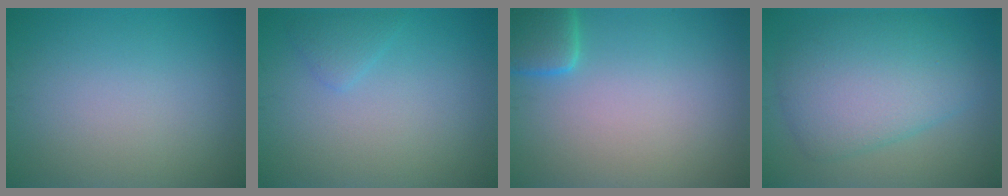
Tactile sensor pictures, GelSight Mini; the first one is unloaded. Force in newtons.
{"total": 1.3, "press": 1.3, "slide": 0.1}
{"total": 3.3, "press": 3.3, "slide": 0.4}
{"total": 7.4, "press": 7.4, "slide": 0.1}